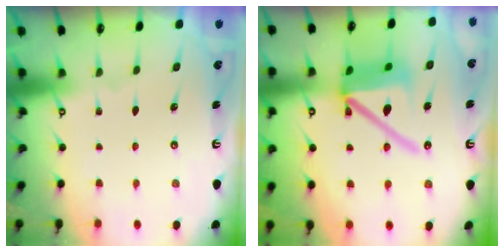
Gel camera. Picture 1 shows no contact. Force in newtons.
{"total": 15.3, "press": 15.1, "slide": 2.0}